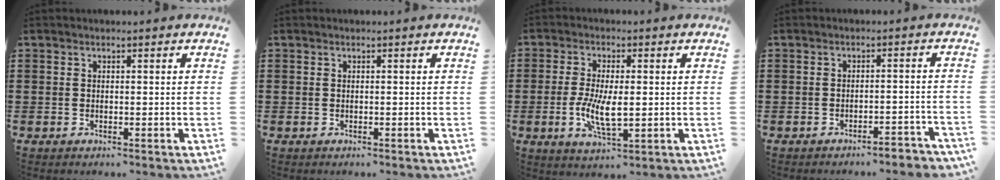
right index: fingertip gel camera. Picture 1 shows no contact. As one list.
[{"total": 0.0}, {"total": 7.3, "force": [-0.9, 3.0, 6.7], "torque": [-0.143, -0.005, -0.020]}, {"total": 2.4, "force": [-2.3, -0.1, 0.7], "torque": [-0.016, 0.000, -0.048]}]